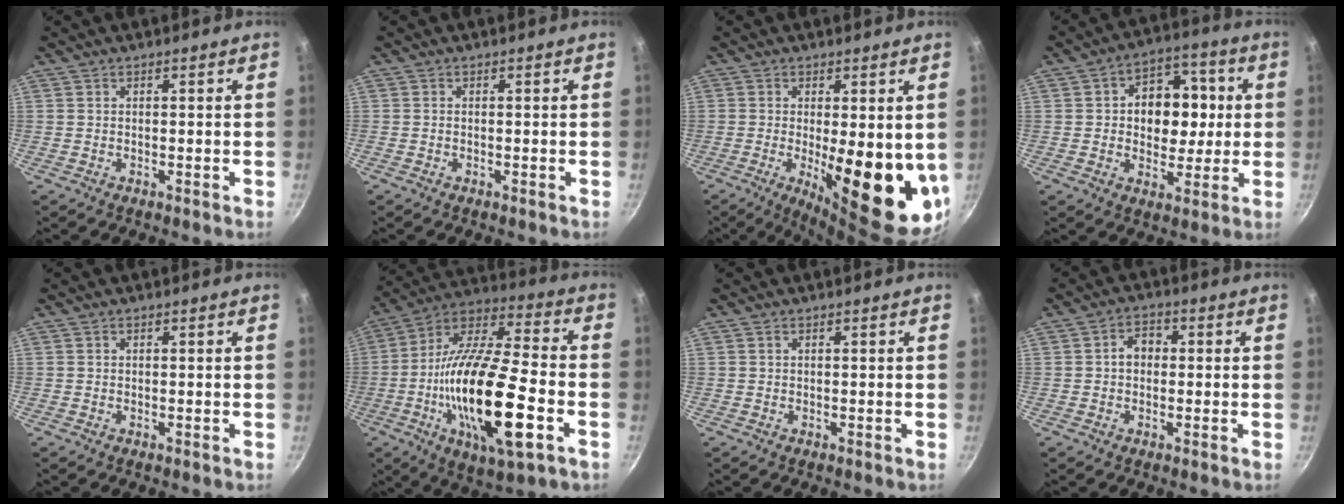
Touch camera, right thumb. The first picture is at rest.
{"total": 0.0}
{"total": 17.4, "force": [-1.5, 5.7, 16.4], "torque": [-0.197, -0.033, -0.009]}
{"total": 13.2, "force": [1.2, 10.0, 8.5], "torque": [-0.071, 0.009, 0.008]}
{"total": 0.0}
{"total": 26.2, "force": [-6.6, 8.6, 23.8], "torque": [-0.427, 0.016, -0.124]}
{"total": 0.0}
{"total": 4.0, "force": [0.1, 3.1, 2.5], "torque": [-0.017, 0.012, -0.004]}